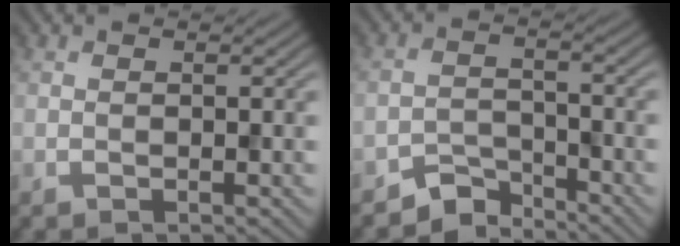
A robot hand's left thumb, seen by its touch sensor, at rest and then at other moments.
{"total": 3.9, "force": [-3.6, 1.4, 0.8], "torque": [-0.010, 0.004, -0.074]}